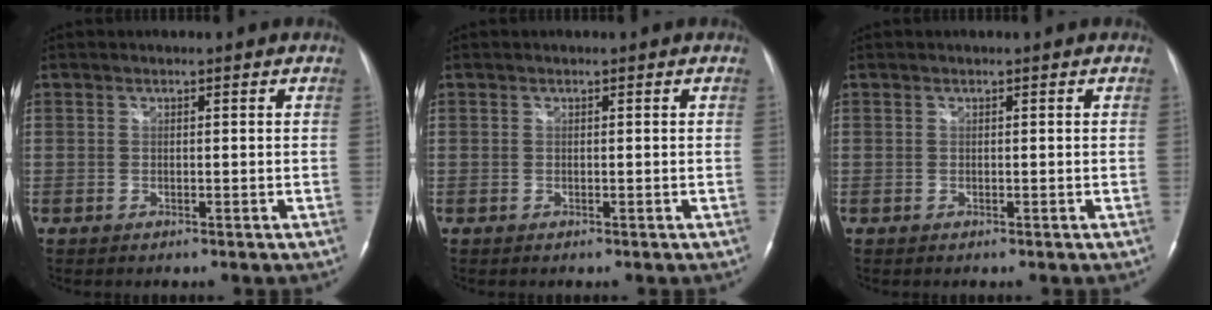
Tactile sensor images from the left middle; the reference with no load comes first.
{"total": 0.0}
{"total": 0.0}